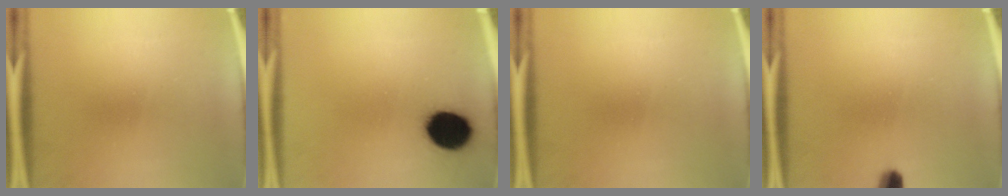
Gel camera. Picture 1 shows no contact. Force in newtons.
{"total": 11.5}
{"total": 0.0}
{"total": 3.7}